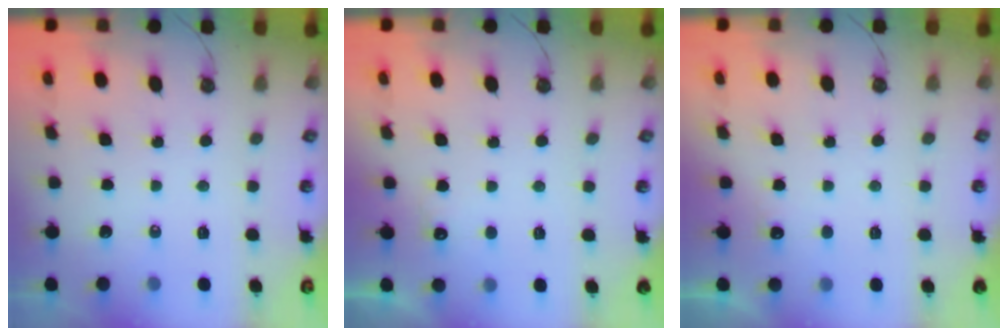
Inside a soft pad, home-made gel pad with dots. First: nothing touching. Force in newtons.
{"total": 5.6, "press": 5.5, "slide": 1.1}
{"total": 3.1, "press": 2.9, "slide": 1.0}